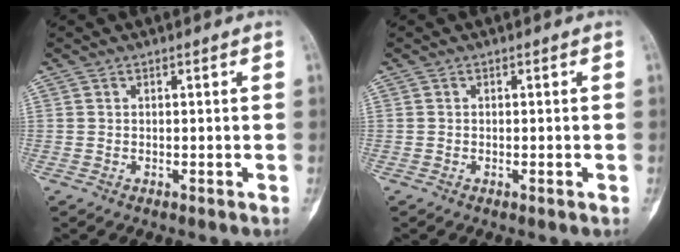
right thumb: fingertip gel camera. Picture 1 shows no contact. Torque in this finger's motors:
{"motor_torque": [-0.05, 0.13, -0.29, -0.09, 0.04]}